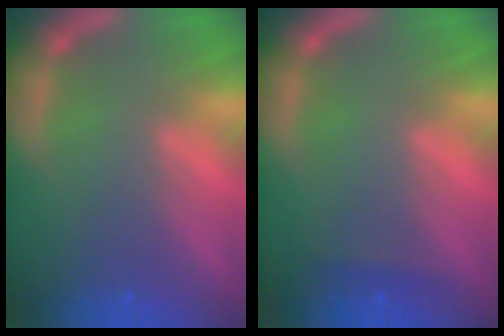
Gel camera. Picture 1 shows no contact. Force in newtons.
{"total": 0.9}